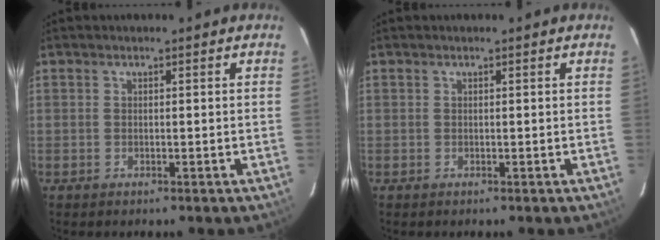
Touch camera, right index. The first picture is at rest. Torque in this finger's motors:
{"motor_torque": [0.07, 0.02, 0.13, 0.01]}